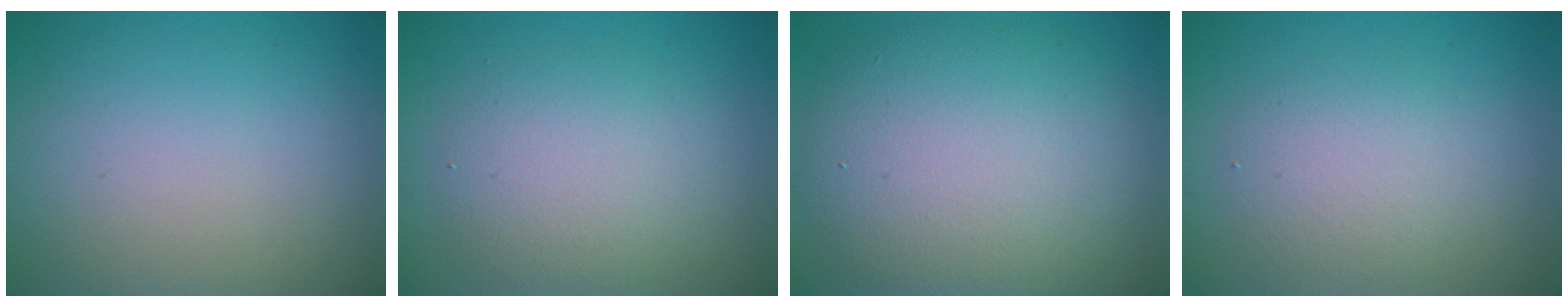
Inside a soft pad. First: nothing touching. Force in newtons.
{"total": 4.0, "press": 4.0, "slide": 0.3}
{"total": 9.7, "press": 9.6, "slide": 0.7}
{"total": 2.9, "press": 2.9, "slide": 0.4}